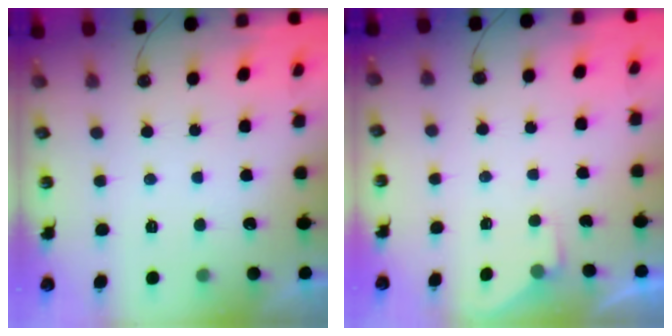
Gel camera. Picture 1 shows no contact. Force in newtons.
{"total": 2.6, "press": 2.6, "slide": 0.5}